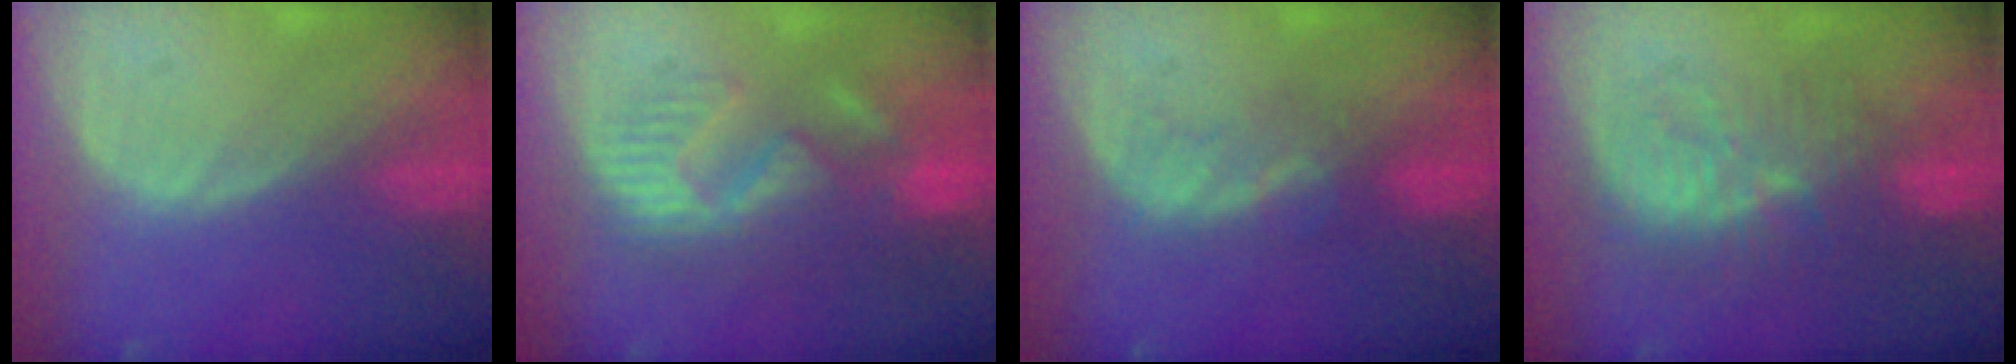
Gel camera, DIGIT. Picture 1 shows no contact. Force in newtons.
{"total": 11.0, "press": 9.6, "slide": 5.2}
{"total": 3.7, "press": 3.7, "slide": 0.5}
{"total": 9.4, "press": 9.1, "slide": 2.0}